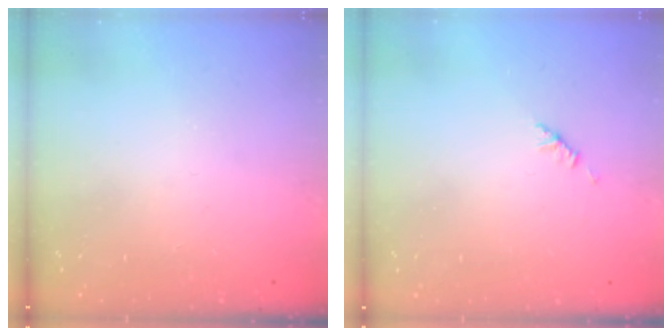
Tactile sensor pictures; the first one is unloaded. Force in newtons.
{"total": 1.9, "press": 1.8, "slide": 0.6}